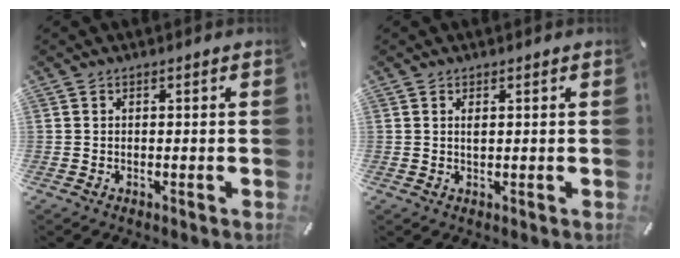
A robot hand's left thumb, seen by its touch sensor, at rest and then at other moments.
{"total": 1.3, "force": [0.4, 0.4, 1.1], "torque": [-0.023, 0.001, 0.005]}